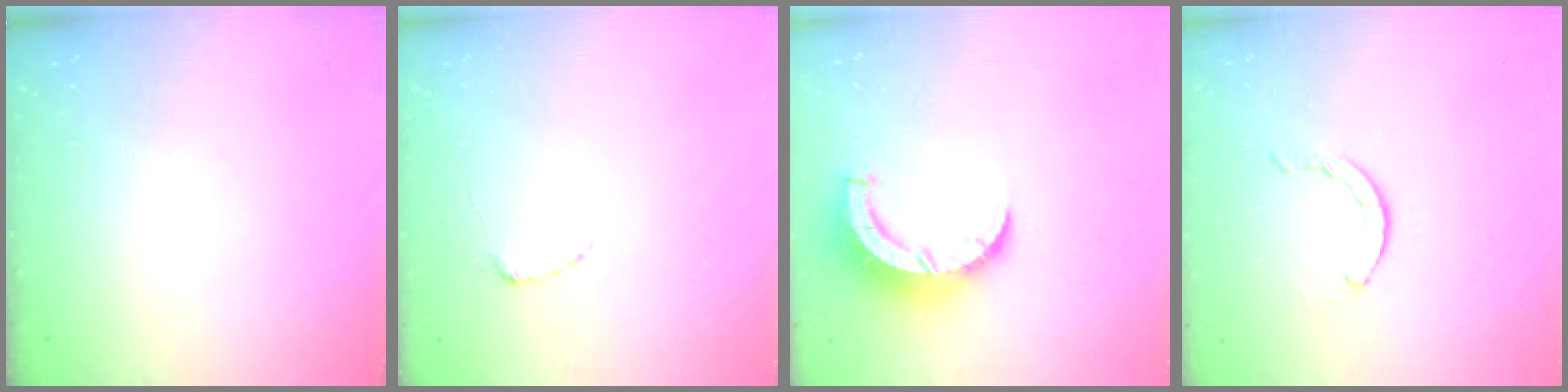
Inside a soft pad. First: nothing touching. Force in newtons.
{"total": 2.2, "press": 2.2, "slide": 0.3}
{"total": 8.4, "press": 8.4, "slide": 0.3}
{"total": 1.6, "press": 1.5, "slide": 0.4}